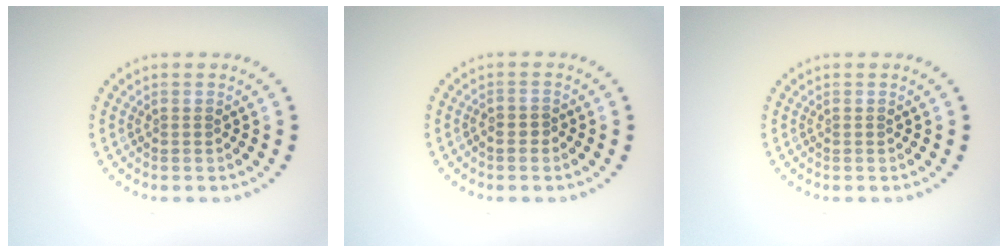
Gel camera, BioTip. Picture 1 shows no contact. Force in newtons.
{"total": 0.6, "press": 0.5, "slide": 0.3}
{"total": 0.0}